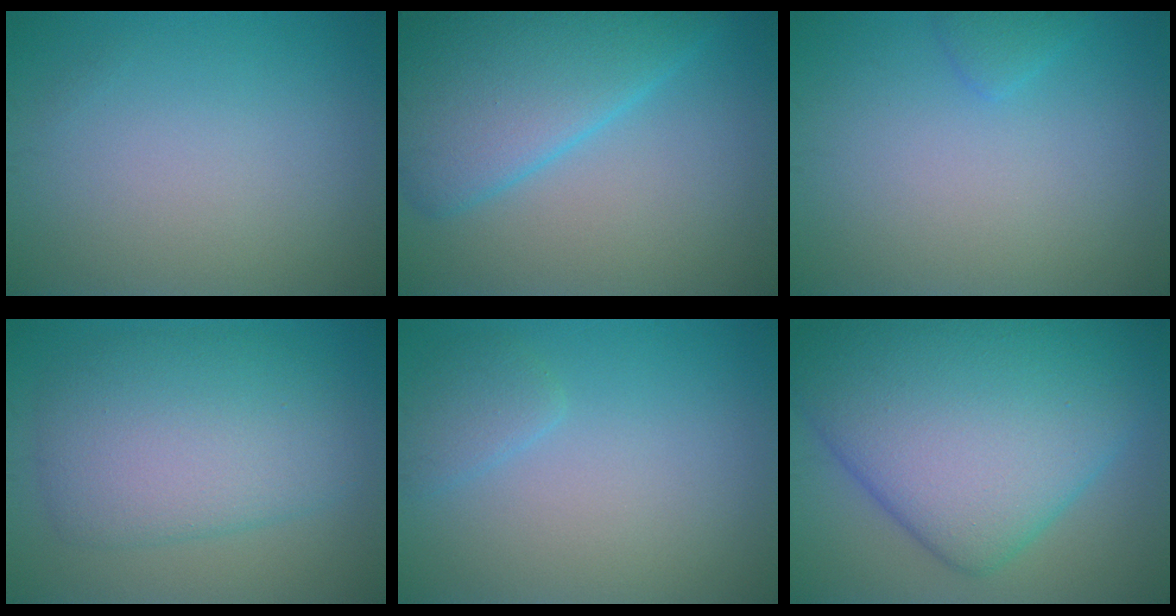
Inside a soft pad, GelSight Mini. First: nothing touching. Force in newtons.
{"total": 8.2, "press": 8.2, "slide": 0.3}
{"total": 1.0, "press": 1.0, "slide": 0.1}
{"total": 7.1, "press": 7.1, "slide": 0.3}
{"total": 1.5, "press": 1.5, "slide": 0.2}
{"total": 15.0, "press": 15.0, "slide": 0.1}